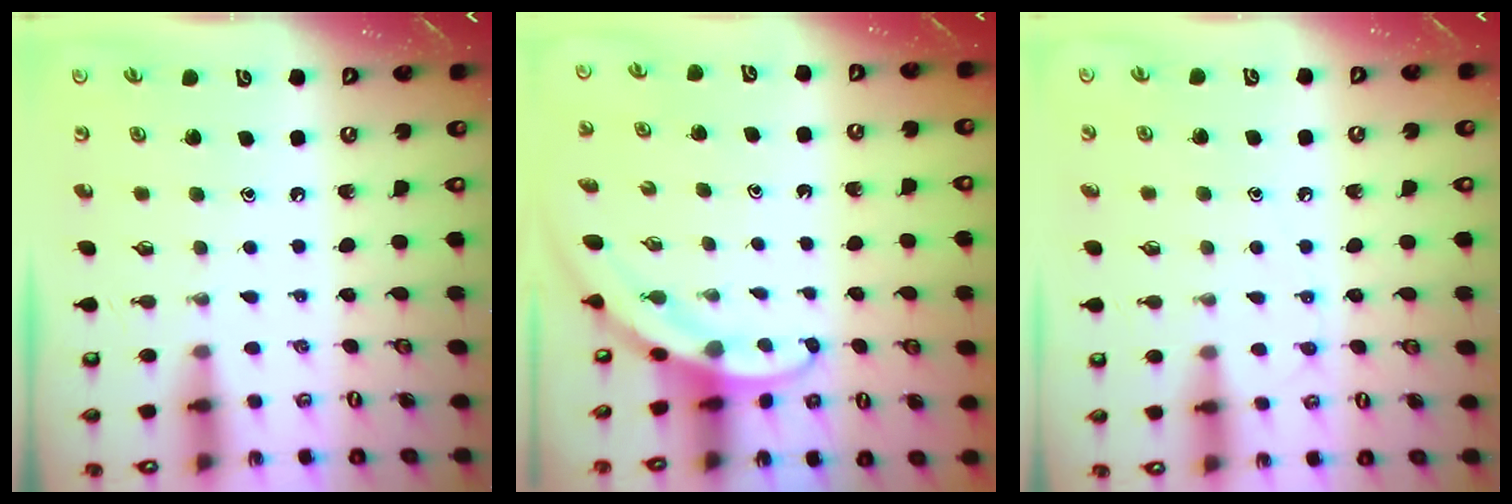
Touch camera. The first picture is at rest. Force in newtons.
{"total": 3.0, "press": 3.0, "slide": 0.1}
{"total": 6.4, "press": 6.4, "slide": 0.9}